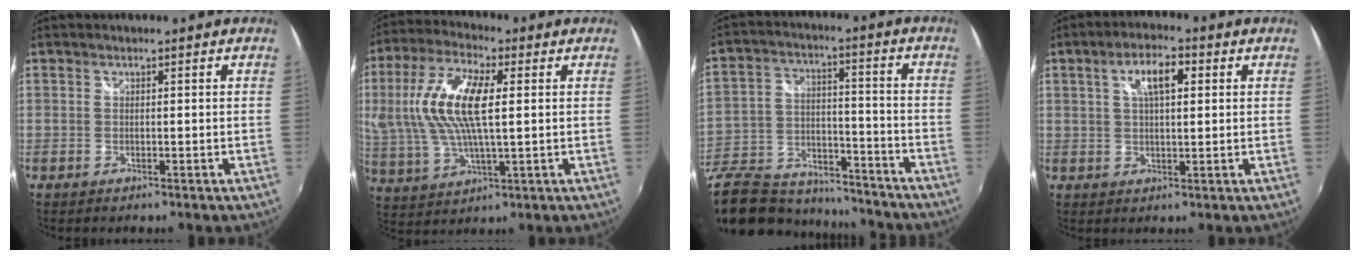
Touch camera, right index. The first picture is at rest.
{"total": 16.0, "force": [2.9, 6.1, 14.5], "torque": [-0.291, 0.010, 0.058]}
{"total": 26.3, "force": [-17.9, 14.2, 13.0], "torque": [-0.307, 0.003, -0.261]}
{"total": 6.5, "force": [2.1, 2.6, 5.6], "torque": [-0.099, 0.014, 0.037]}